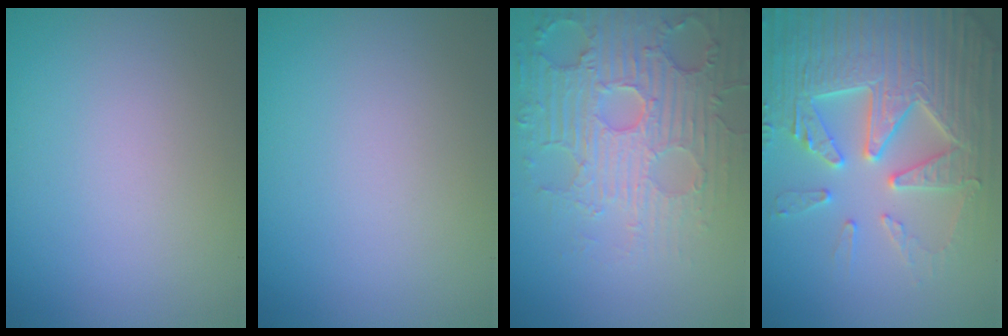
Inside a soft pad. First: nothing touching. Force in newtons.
{"total": 0.0}
{"total": 6.2, "press": 5.5, "slide": 2.8}
{"total": 7.7, "press": 7.6, "slide": 1.5}